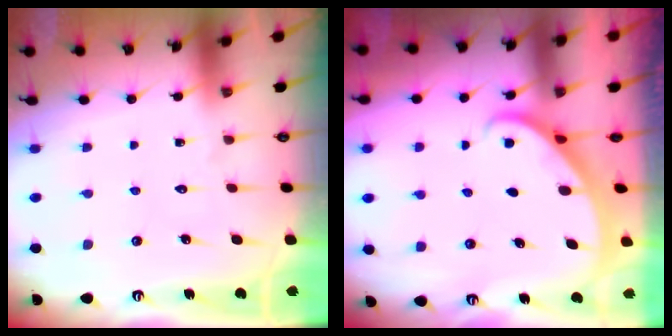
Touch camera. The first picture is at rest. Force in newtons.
{"total": 2.1, "press": 2.1, "slide": 0.2}